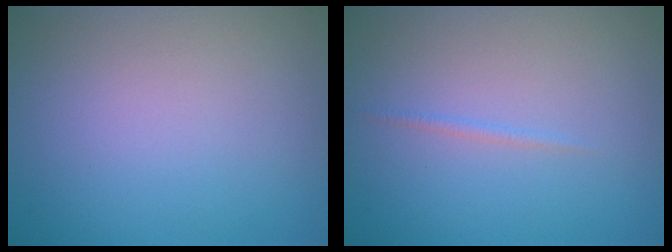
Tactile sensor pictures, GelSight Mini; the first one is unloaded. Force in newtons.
{"total": 0.5, "press": 0.5, "slide": 0.1}